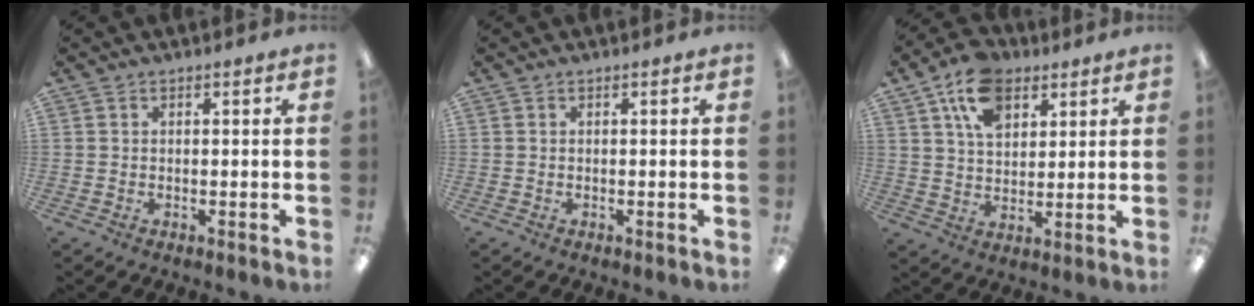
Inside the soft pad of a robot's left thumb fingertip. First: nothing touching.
{"total": 0.0}
{"total": 12.2, "force": [6.9, 7.6, 6.7], "torque": [-0.119, -0.009, 0.126]}